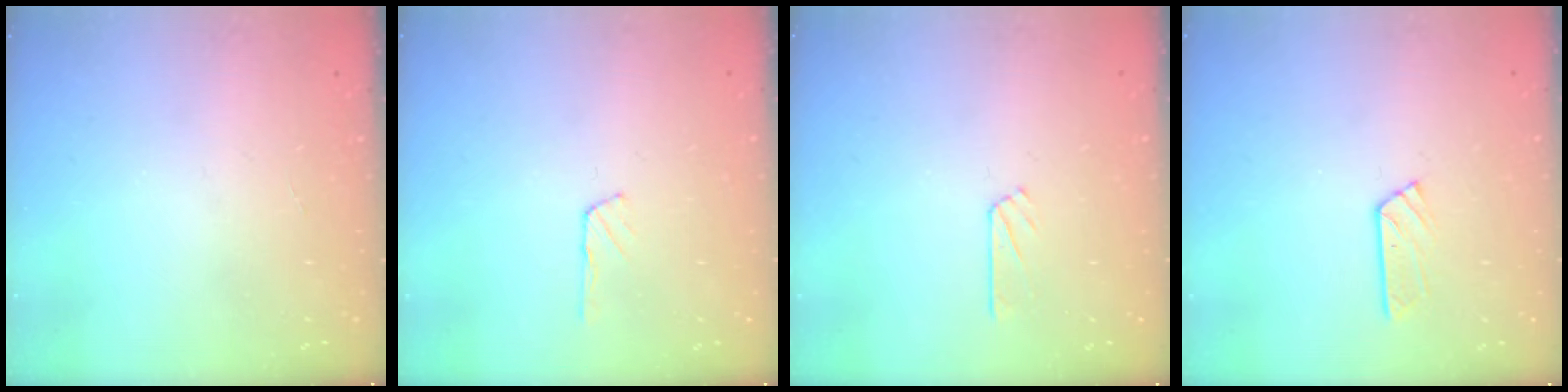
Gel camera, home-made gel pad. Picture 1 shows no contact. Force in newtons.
{"total": 2.3, "press": 2.3, "slide": 0.2}
{"total": 2.3, "press": 2.3, "slide": 0.2}
{"total": 4.0, "press": 3.9, "slide": 0.3}